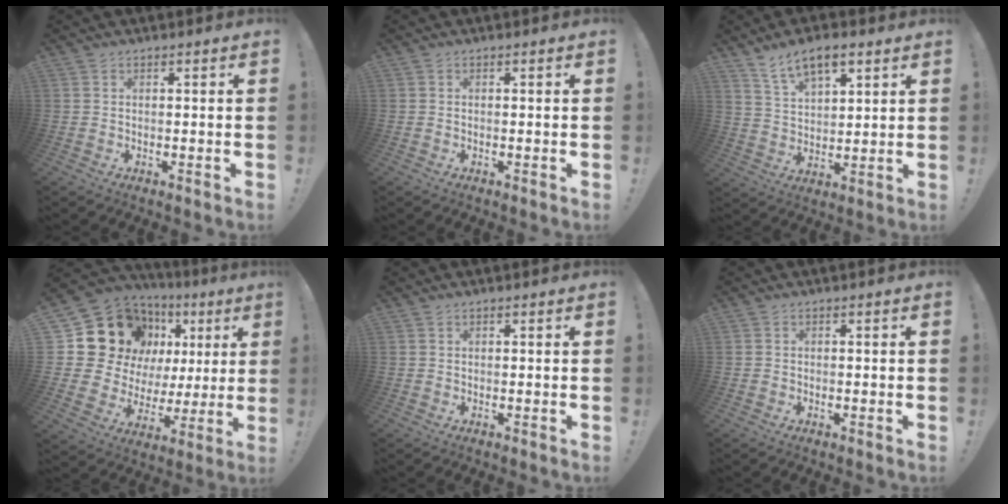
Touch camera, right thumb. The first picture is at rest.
{"total": 0.0}
{"total": 9.5, "force": [6.3, 4.4, 5.6], "torque": [-0.094, -0.026, 0.117]}
{"total": 18.7, "force": [9.6, 13.0, 9.3], "torque": [-0.148, -0.067, 0.204]}
{"total": 0.0}
{"total": 0.7, "force": [-0.5, 0.3, 0.3], "torque": [-0.013, 0.004, -0.007]}